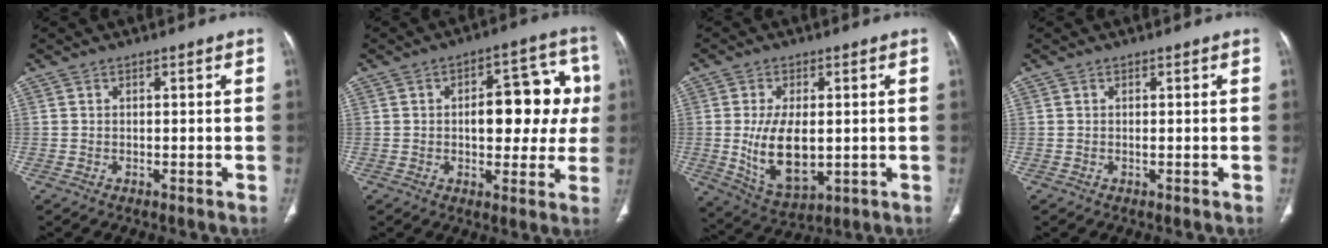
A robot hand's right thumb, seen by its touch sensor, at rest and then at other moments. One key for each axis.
{"total": 15.2, "fx": 1.3, "fy": 8.1, "fz": 12.8, "tx": -0.115, "ty": 0.028, "tz": 0.019}
{"total": 12.0, "fx": -0.6, "fy": 6.3, "fz": 10.1, "tx": -0.177, "ty": -0.016, "tz": 0.007}
{"total": 0.0}